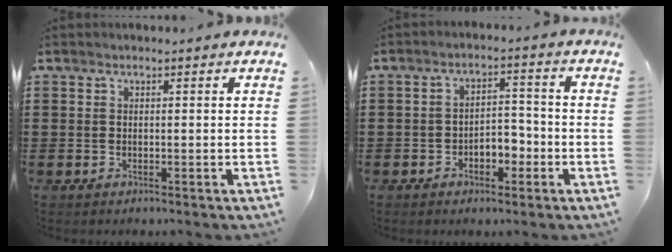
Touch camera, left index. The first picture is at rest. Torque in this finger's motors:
{"motor_torque": [0.18, 0.17, 0.13, 0.06]}